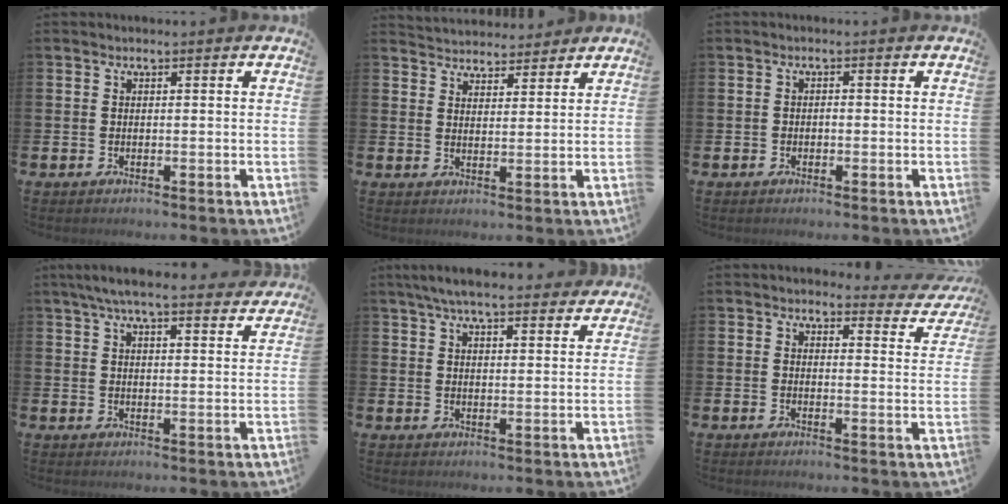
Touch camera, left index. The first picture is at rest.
{"total": 4.0, "force": [3.9, 0.9, -0.5], "torque": [-0.002, -0.021, 0.071]}
{"total": 0.7, "force": [-0.3, 0.5, 0.3], "torque": [-0.015, 0.004, -0.006]}
{"total": 6.1, "force": [5.5, 0.7, 2.4], "torque": [-0.059, -0.016, 0.100]}
{"total": 6.0, "force": [5.6, 0.9, 2.2], "torque": [-0.054, -0.015, 0.101]}
{"total": 2.6, "force": [2.4, 1.0, 0.3], "torque": [-0.001, -0.019, 0.036]}